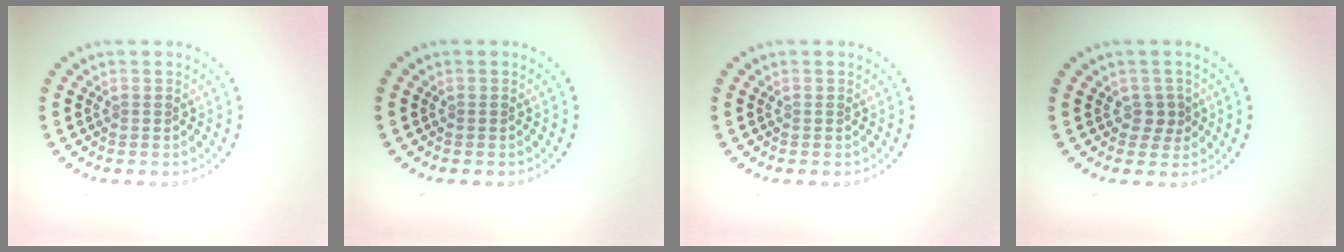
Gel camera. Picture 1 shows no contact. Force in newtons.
{"total": 0.0}
{"total": 0.0}
{"total": 1.4, "press": 1.2, "slide": 0.8}